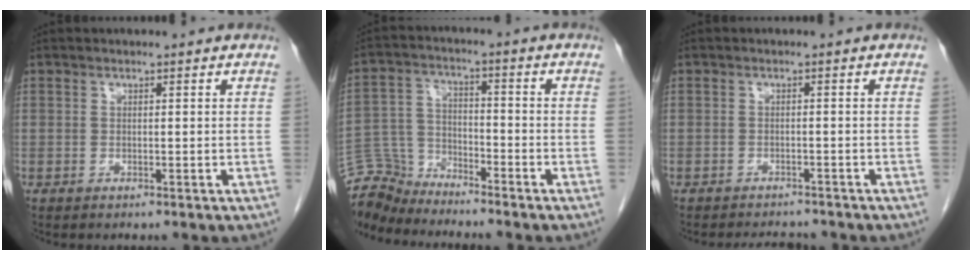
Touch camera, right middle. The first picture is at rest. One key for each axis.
{"total": 8.0, "fx": -8.0, "fy": 1.2, "fz": -0.3, "tx": -0.004, "ty": 0.010, "tz": -0.156}
{"total": 4.7, "fx": -4.4, "fy": 1.1, "fz": 1.1, "tx": -0.017, "ty": -0.006, "tz": -0.060}